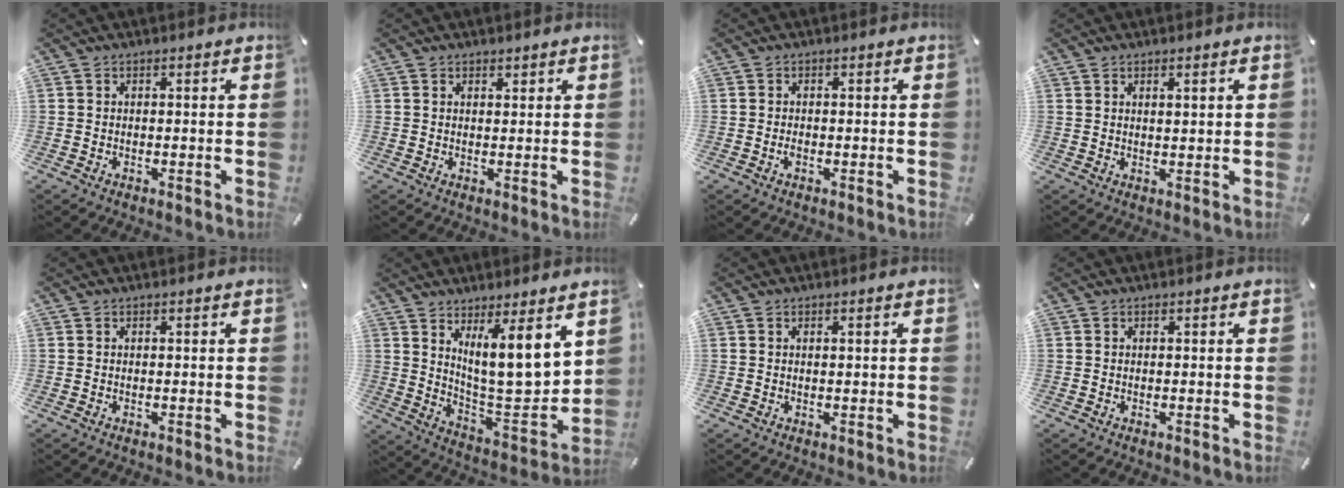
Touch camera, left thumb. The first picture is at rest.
{"total": 1.1, "force": [0.8, 0.7, 0.4], "torque": [-0.007, 0.002, 0.015]}
{"total": 1.3, "force": [-0.5, 0.6, 1.0], "torque": [-0.019, 0.001, -0.010]}
{"total": 1.5, "force": [1.2, 0.2, 0.9], "torque": [-0.017, -0.001, 0.021]}
{"total": 0.0}
{"total": 14.1, "force": [7.4, 3.9, 11.3], "torque": [-0.162, -0.058, 0.123]}
{"total": 0.9, "force": [0.3, 0.1, 0.8], "torque": [-0.015, 0.000, 0.004]}
{"total": 0.0}